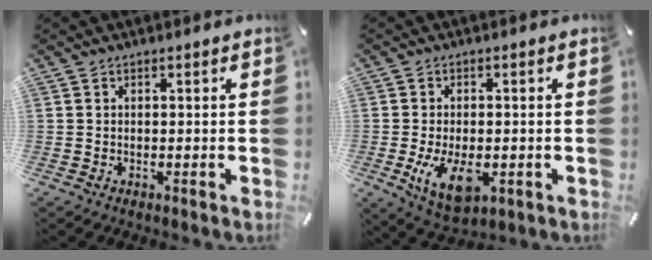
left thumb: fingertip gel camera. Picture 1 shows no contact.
{"total": 9.4, "force": [-2.3, 5.2, 7.5], "torque": [-0.148, -0.012, -0.039]}